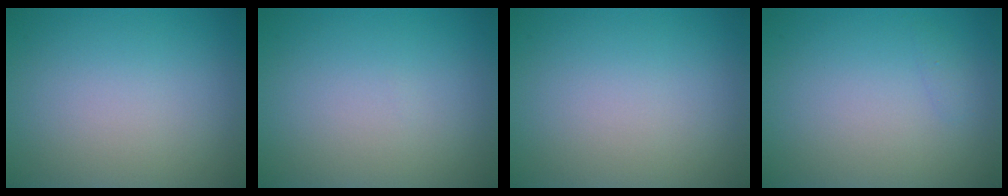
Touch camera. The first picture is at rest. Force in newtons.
{"total": 0.0}
{"total": 0.0}
{"total": 0.5, "press": 0.5, "slide": 0.0}